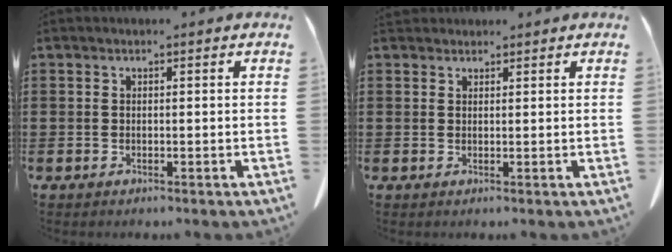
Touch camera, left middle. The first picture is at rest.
{"total": 1.2, "force": [1.1, 0.5, 0.1], "torque": [-0.004, 0.002, 0.023]}